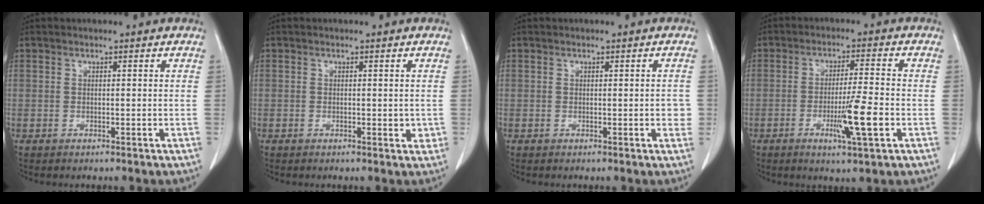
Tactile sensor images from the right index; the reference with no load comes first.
{"total": 1.5, "force": [0.0, 0.8, 1.3], "torque": [-0.012, -0.002, 0.000]}
{"total": 1.6, "force": [0.0, 0.5, 1.5], "torque": [-0.013, 0.001, 0.000]}
{"total": 7.7, "force": [-2.4, -0.1, 7.3], "torque": [-0.124, -0.014, -0.043]}